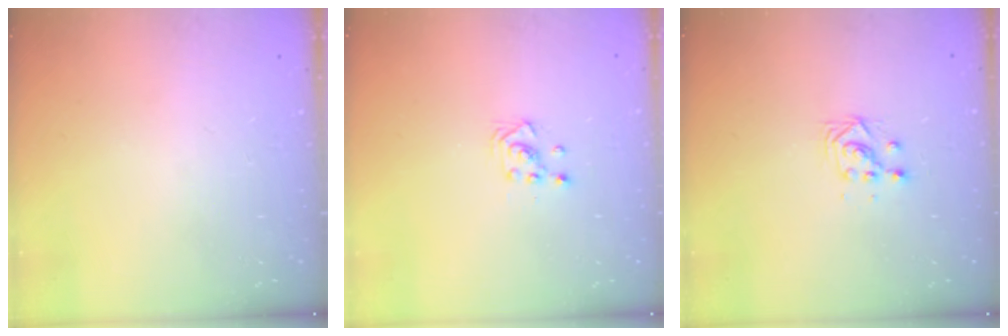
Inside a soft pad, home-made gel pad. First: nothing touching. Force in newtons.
{"total": 2.9, "press": 2.8, "slide": 0.3}
{"total": 3.2, "press": 3.2, "slide": 0.2}